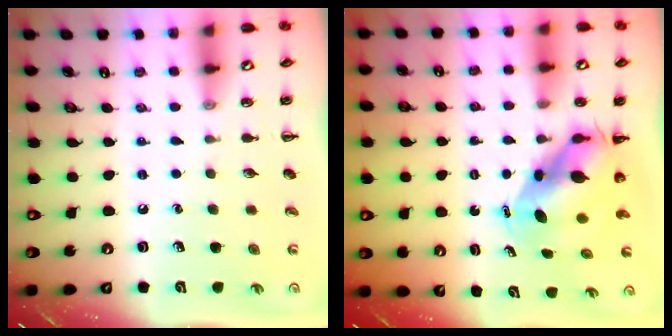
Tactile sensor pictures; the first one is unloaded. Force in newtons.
{"total": 6.4, "press": 6.2, "slide": 1.8}